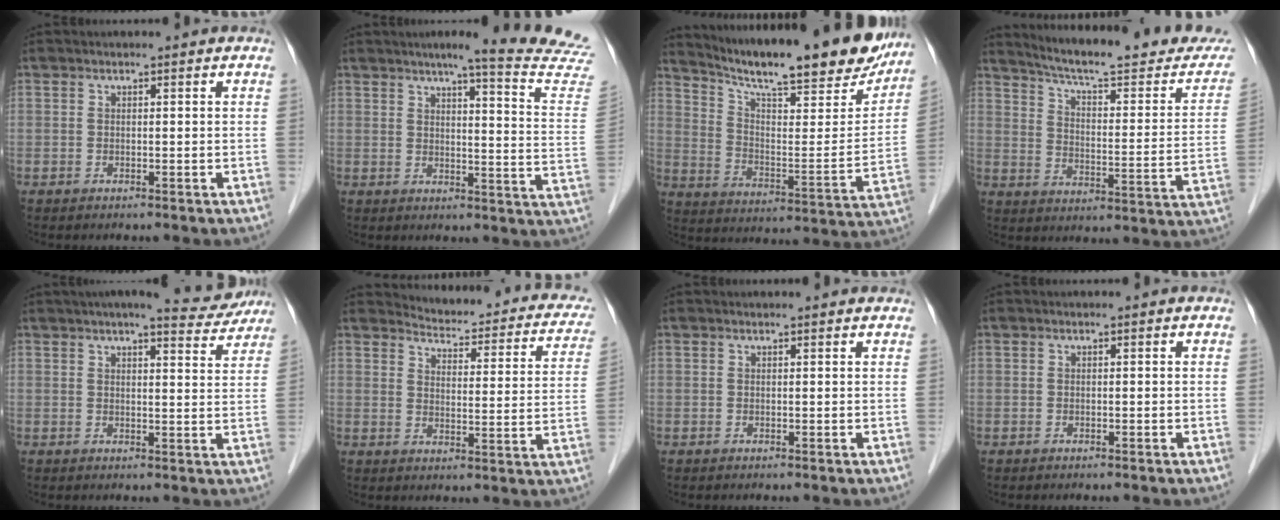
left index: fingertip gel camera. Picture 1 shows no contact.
{"total": 18.2, "force": [16.5, -0.8, 7.7], "torque": [-0.093, -0.092, 0.174]}
{"total": 25.2, "force": [21.5, 4.0, 12.5], "torque": [-0.199, -0.046, 0.295]}
{"total": 23.7, "force": [21.6, 2.4, 9.5], "torque": [-0.135, -0.063, 0.276]}
{"total": 9.0, "force": [8.0, 1.3, 3.9], "torque": [-0.048, 0.001, 0.084]}
{"total": 16.6, "force": [15.2, 4.3, 5.3], "torque": [-0.047, -0.036, 0.158]}
{"total": 1.7, "force": [1.7, 0.2, 0.2], "torque": [-0.011, 0.005, 0.015]}
{"total": 0.0}